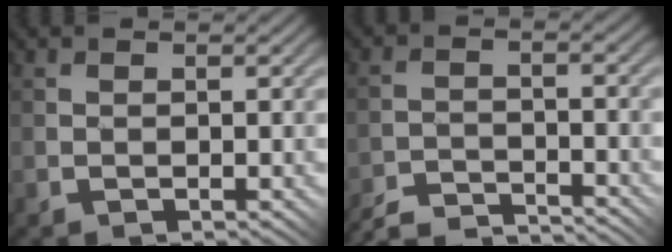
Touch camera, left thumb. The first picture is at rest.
{"total": 6.2, "force": [-6.2, 0.0, 1.0], "torque": [-0.022, 0.003, -0.116]}